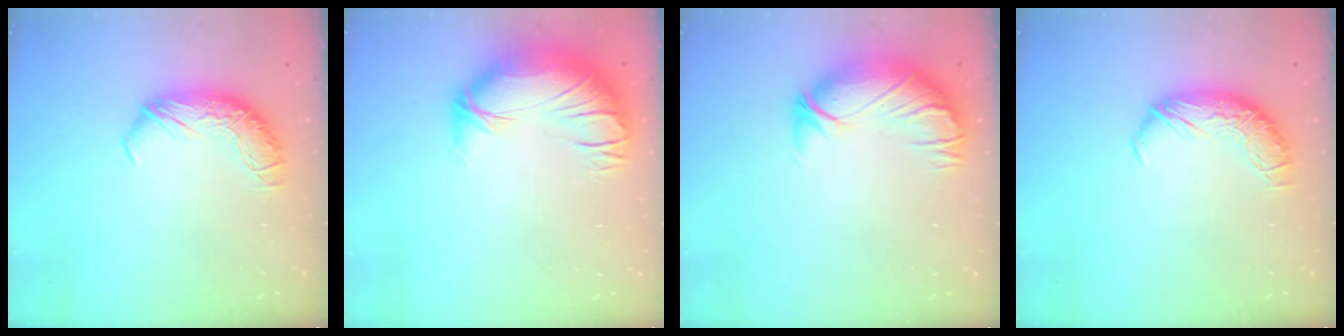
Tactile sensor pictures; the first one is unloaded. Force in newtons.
{"total": 3.8, "press": 2.3, "slide": 3.0}
{"total": 2.9, "press": 0.4, "slide": 2.9}
{"total": 0.0}